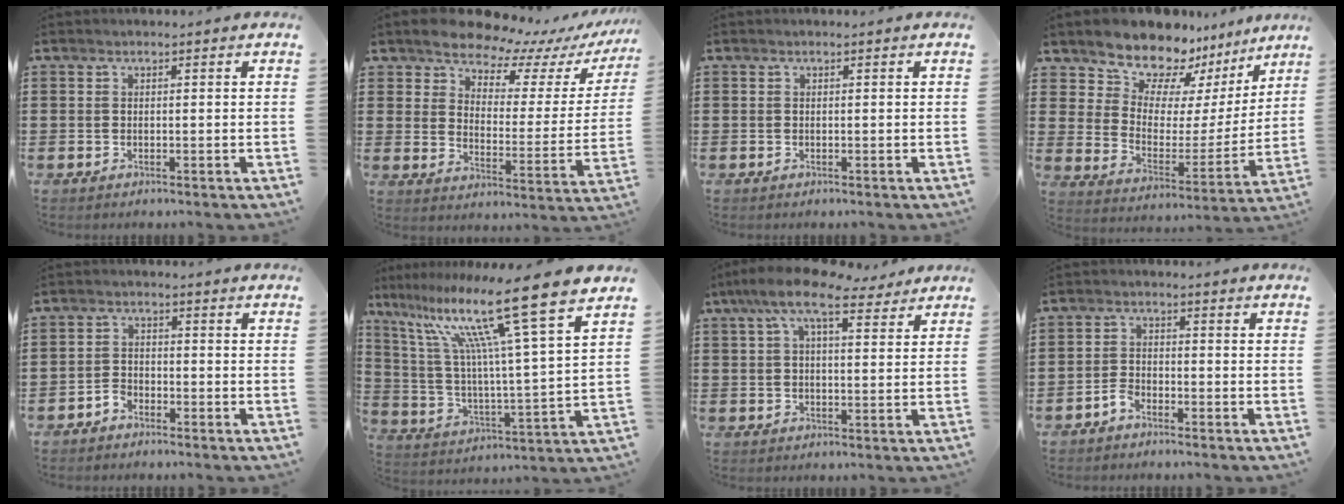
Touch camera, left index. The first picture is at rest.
{"total": 7.5, "force": [7.2, 1.7, 0.8], "torque": [-0.045, -0.064, 0.123]}
{"total": 0.0}
{"total": 9.4, "force": [8.5, 3.8, 0.7], "torque": [-0.056, -0.074, 0.152]}
{"total": 2.1, "force": [-1.9, 1.0, 0.3], "torque": [-0.014, 0.004, -0.039]}
{"total": 16.2, "force": [11.8, 0.6, 11.1], "torque": [-0.228, -0.081, 0.185]}
{"total": 9.9, "force": [6.6, 3.2, 6.6], "torque": [-0.136, -0.003, 0.119]}
{"total": 2.2, "force": [-1.8, 0.9, 0.8], "torque": [-0.020, 0.006, -0.038]}